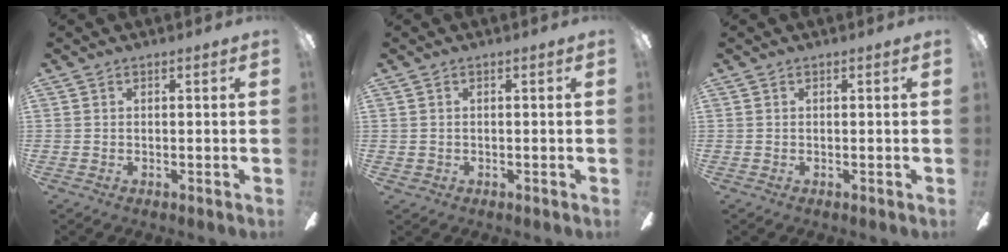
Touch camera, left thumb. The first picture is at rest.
{"total": 0.9, "force": [0.1, 0.9, 0.1], "torque": [-0.002, 0.005, -0.001]}
{"total": 0.0}